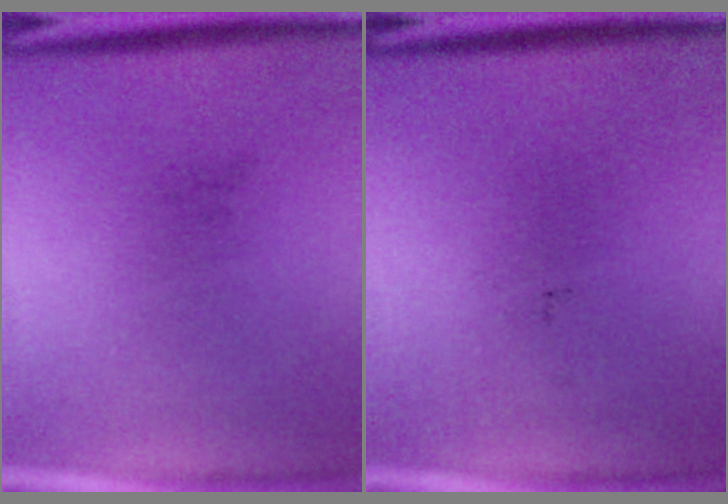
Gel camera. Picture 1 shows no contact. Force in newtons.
{"total": 0.0}